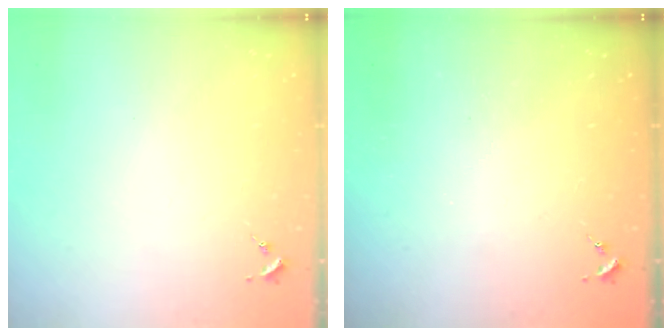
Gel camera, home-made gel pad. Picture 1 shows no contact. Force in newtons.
{"total": 0.0}